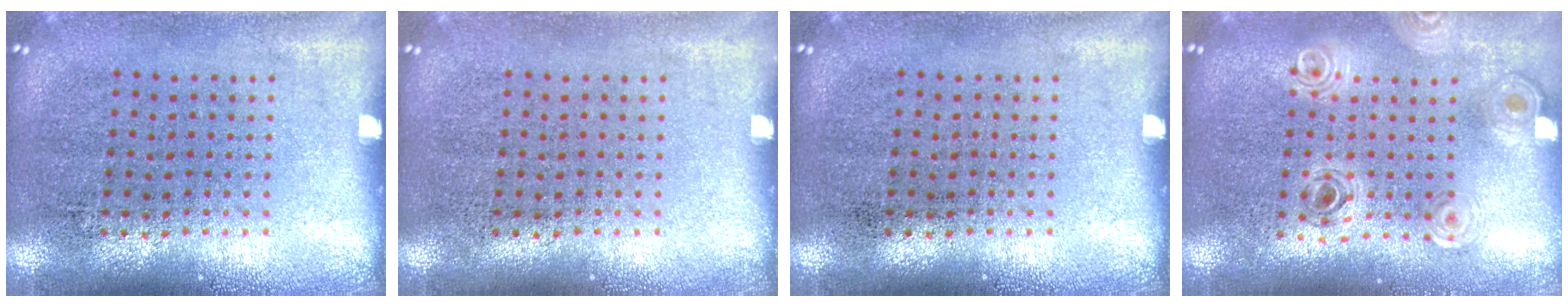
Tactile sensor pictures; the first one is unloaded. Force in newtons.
{"total": 0.0}
{"total": 0.0}
{"total": 0.8, "press": 0.8, "slide": 0.2}